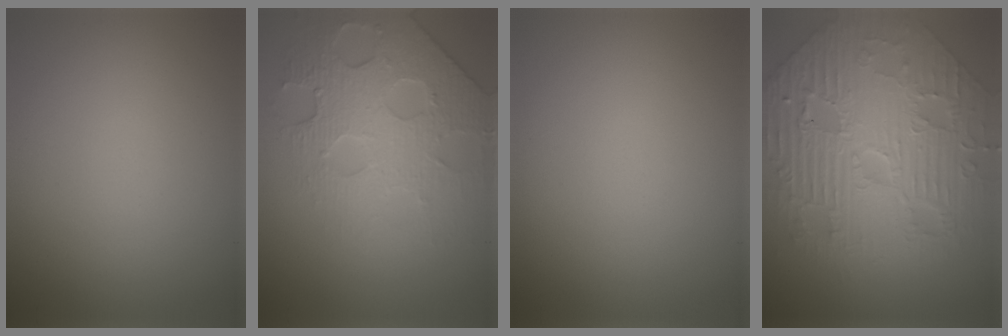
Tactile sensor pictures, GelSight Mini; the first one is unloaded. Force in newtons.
{"total": 5.6, "press": 4.9, "slide": 2.9}
{"total": 0.0}
{"total": 11.7, "press": 7.8, "slide": 8.7}